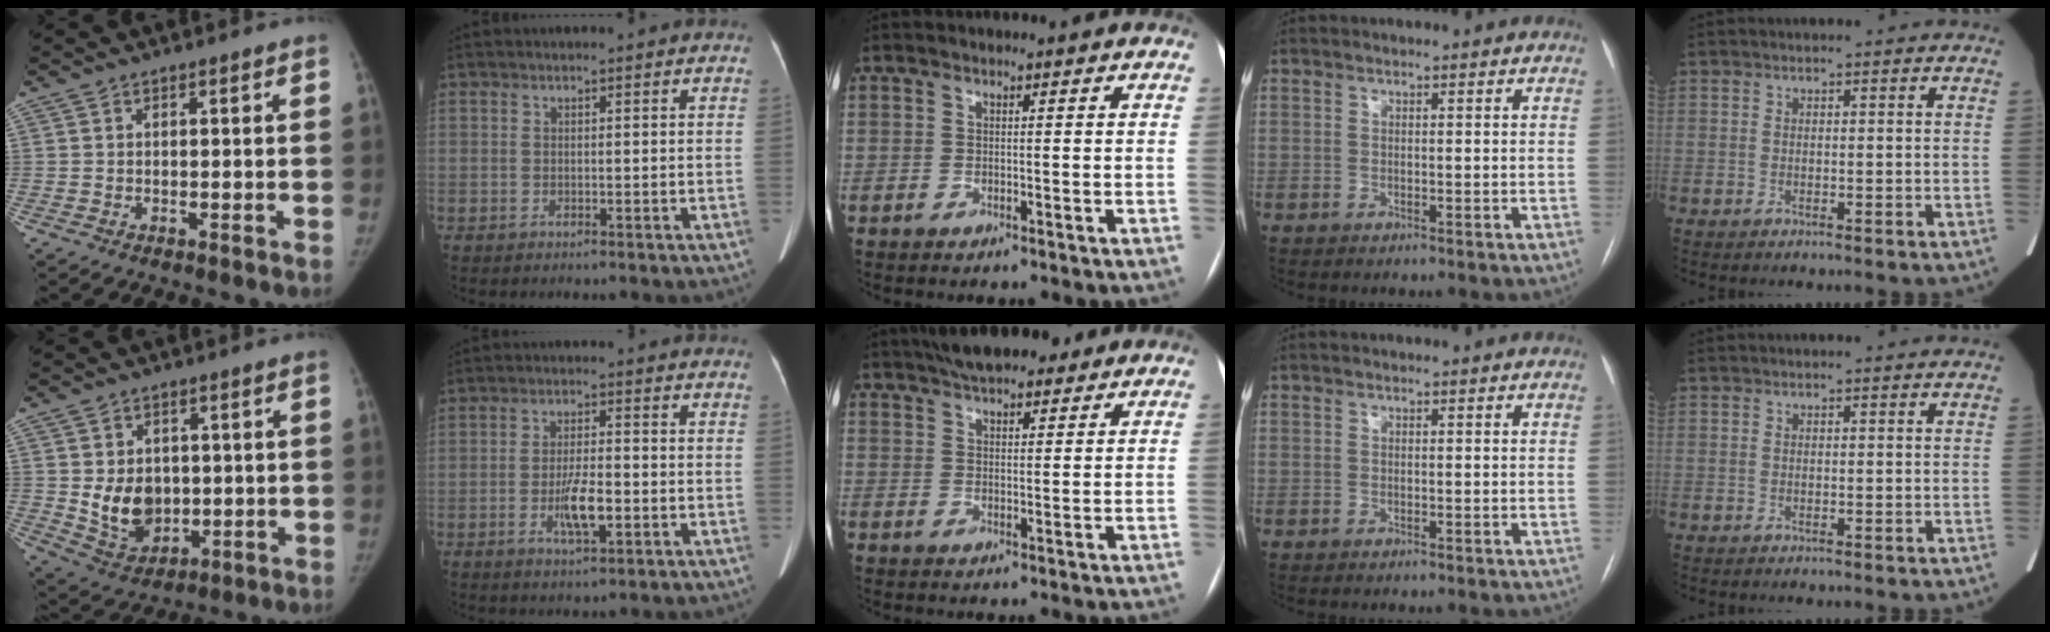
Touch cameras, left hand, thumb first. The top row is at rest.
{"thumb": {"total": 9.5, "force": [0.2, 7.4, 5.9], "torque": [-0.065, -0.012, 0.025]}, "index": {"total": 5.6, "force": [-1.8, 1.3, 5.1], "torque": [-0.099, -0.004, -0.029]}, "middle": {"total": 9.1, "force": [7.1, 2.8, 4.9], "torque": [-0.071, 0.027, 0.111]}}